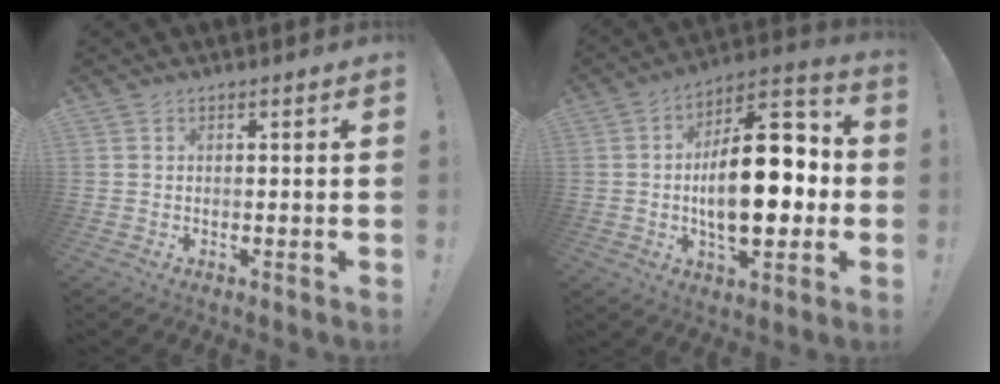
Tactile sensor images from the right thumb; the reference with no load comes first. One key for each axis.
{"total": 21.7, "fx": -1.6, "fy": 10.7, "fz": 18.8, "tx": -0.293, "ty": 0.005, "tz": -0.031}